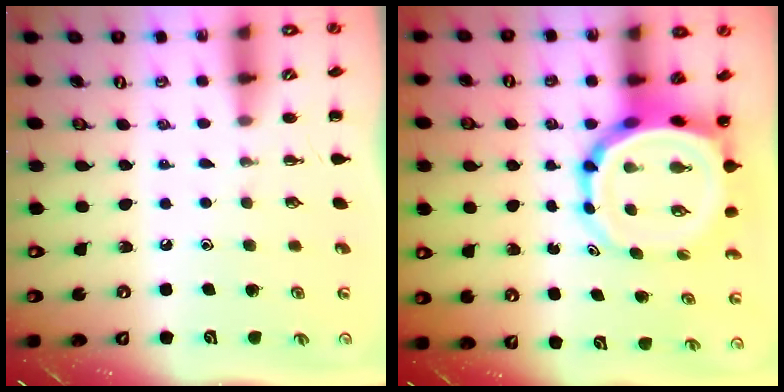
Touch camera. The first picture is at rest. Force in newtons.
{"total": 10.0, "press": 9.6, "slide": 3.0}